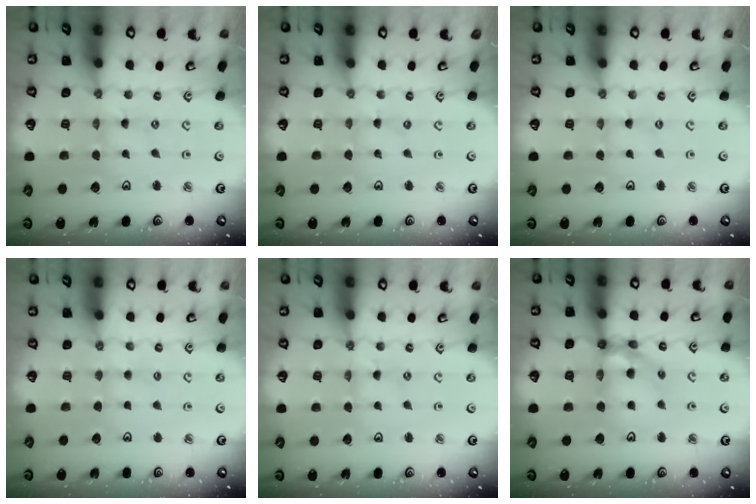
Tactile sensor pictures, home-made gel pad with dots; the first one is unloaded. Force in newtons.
{"total": 0.6, "press": 0.6, "slide": 0.2}
{"total": 0.0}
{"total": 2.8, "press": 2.7, "slide": 0.5}
{"total": 0.7, "press": 0.6, "slide": 0.2}
{"total": 14.7, "press": 14.6, "slide": 1.6}